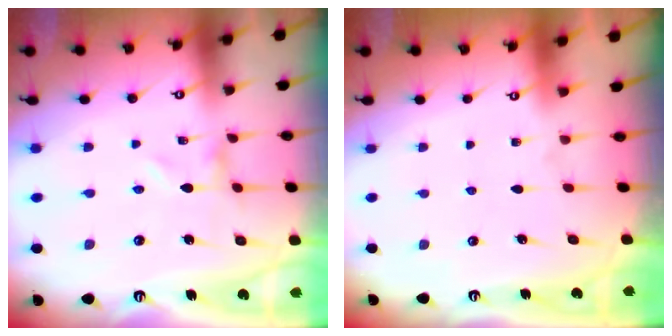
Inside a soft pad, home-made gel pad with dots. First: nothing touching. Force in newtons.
{"total": 1.8, "press": 1.8, "slide": 0.2}